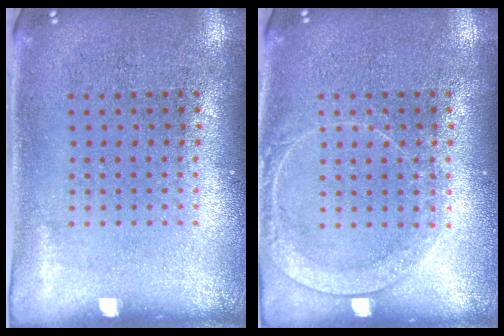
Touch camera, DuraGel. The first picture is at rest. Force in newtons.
{"total": 1.7, "press": 1.7, "slide": 0.3}